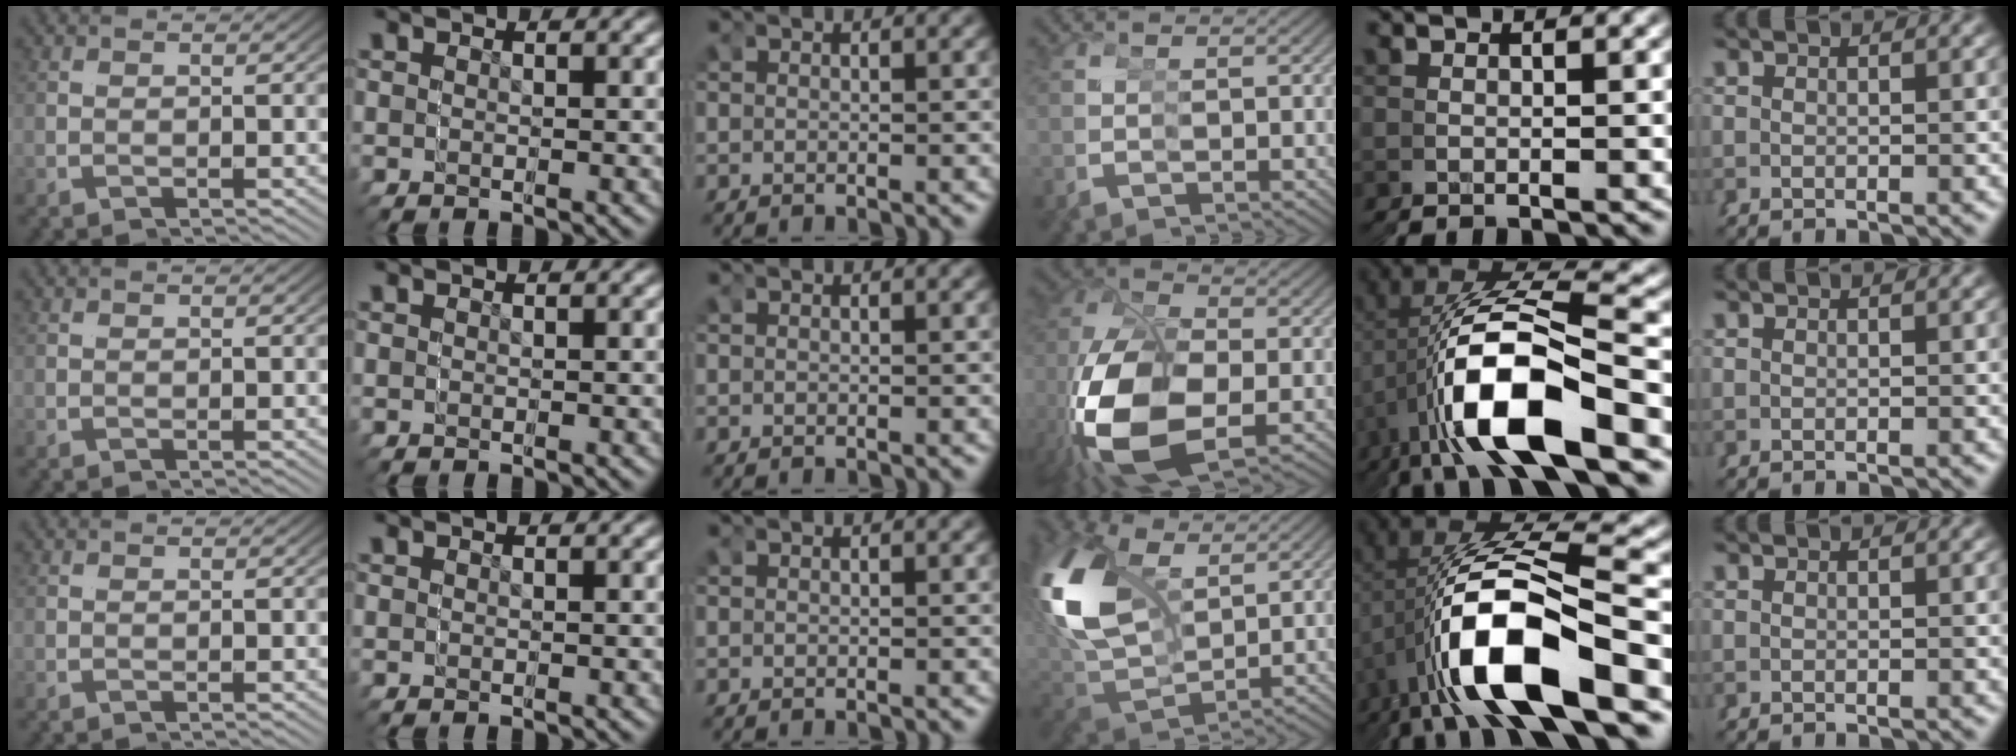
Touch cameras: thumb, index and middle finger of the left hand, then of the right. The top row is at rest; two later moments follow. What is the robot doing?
{"motion": "grasp_and_lifting", "object": "markers"}